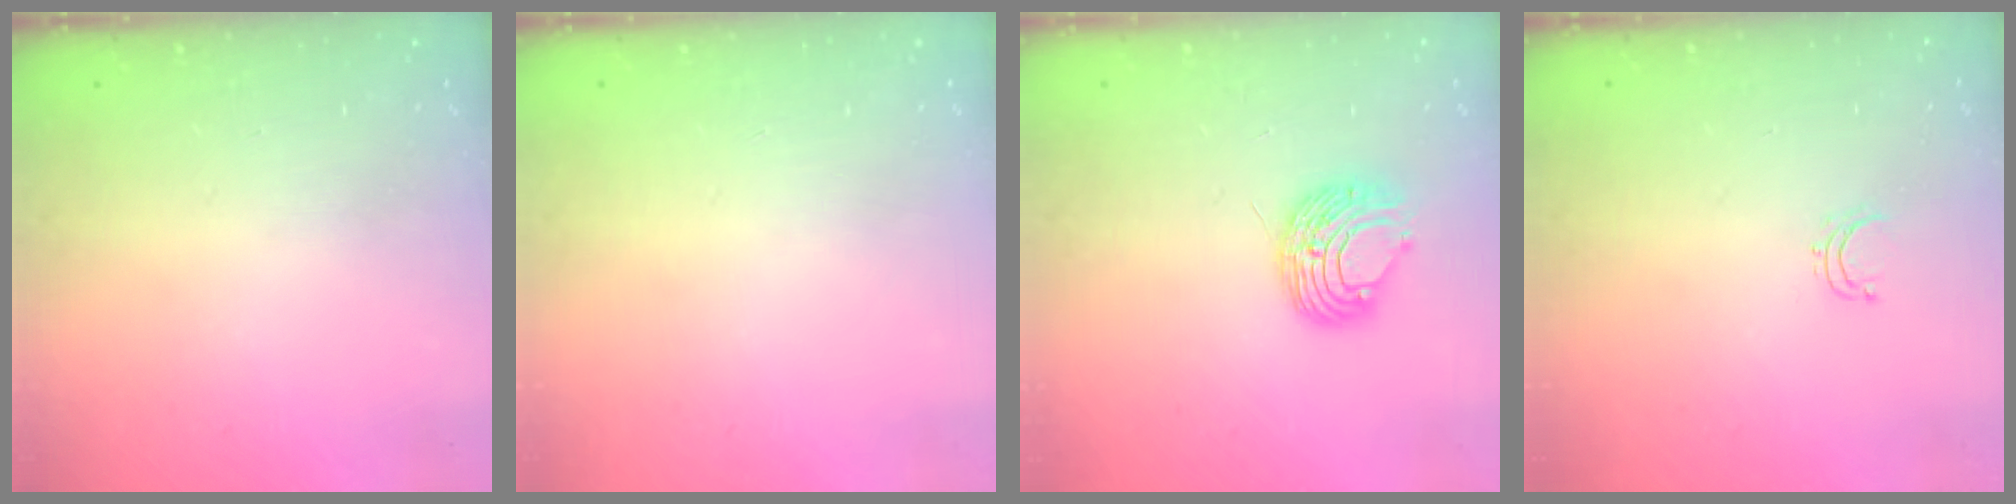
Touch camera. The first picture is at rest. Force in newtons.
{"total": 0.0}
{"total": 8.9, "press": 8.9, "slide": 0.7}
{"total": 3.7, "press": 3.7, "slide": 0.3}